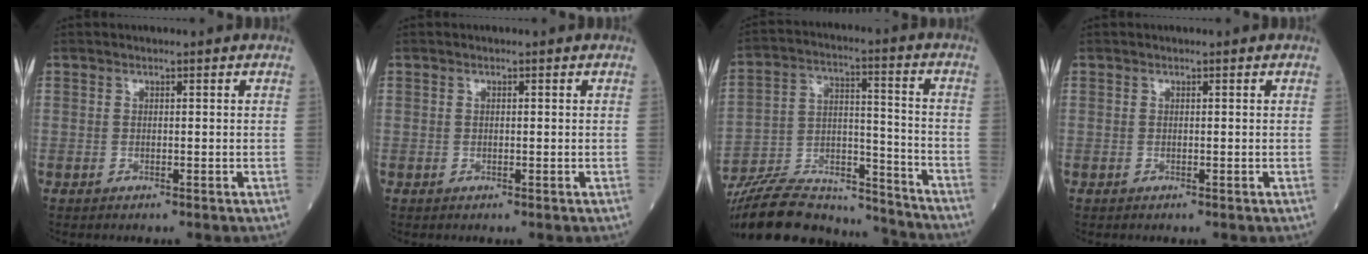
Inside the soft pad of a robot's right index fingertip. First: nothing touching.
{"total": 0.0}
{"total": 23.2, "force": [-21.5, 4.9, 7.3], "torque": [-0.163, 0.003, -0.347]}
{"total": 0.0}